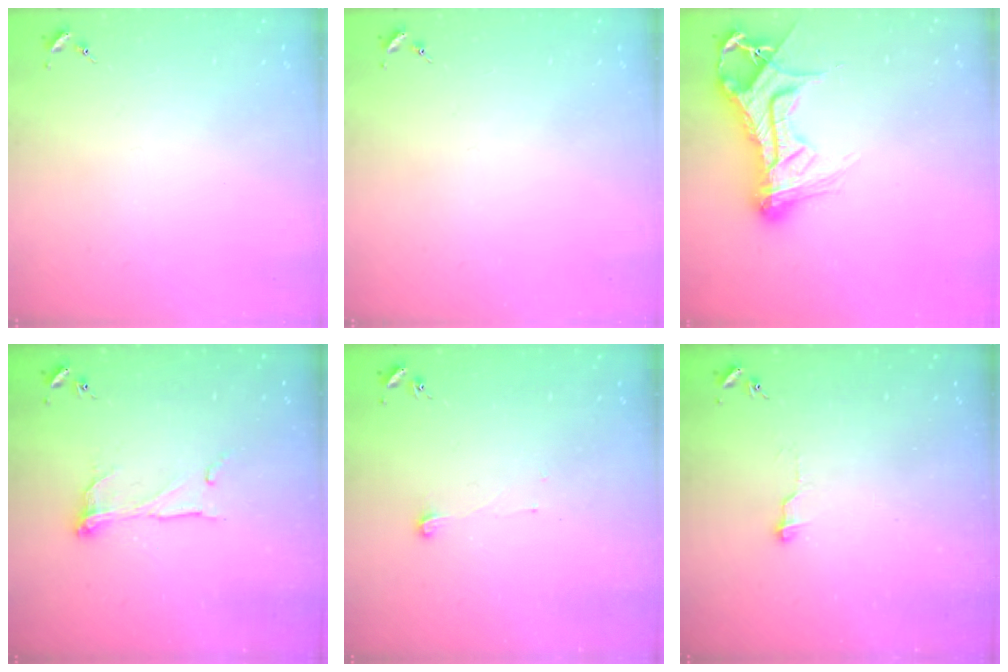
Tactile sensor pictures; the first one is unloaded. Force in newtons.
{"total": 0.0}
{"total": 15.2, "press": 15.1, "slide": 1.4}
{"total": 9.0, "press": 9.0, "slide": 0.6}
{"total": 3.8, "press": 3.8, "slide": 0.3}
{"total": 3.8, "press": 3.8, "slide": 0.4}